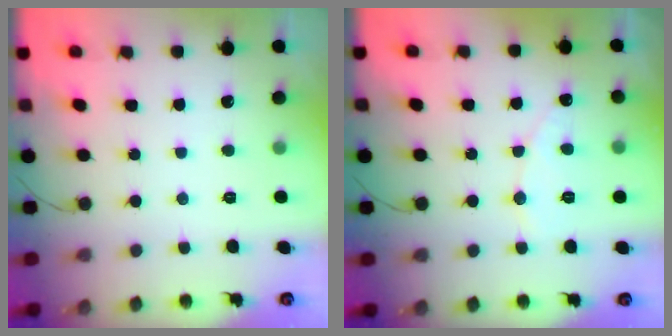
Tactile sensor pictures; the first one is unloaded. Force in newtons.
{"total": 4.9, "press": 4.9, "slide": 0.4}